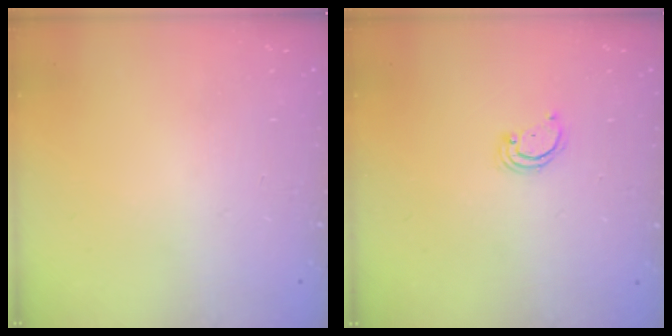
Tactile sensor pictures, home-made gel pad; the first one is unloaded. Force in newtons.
{"total": 1.7, "press": 1.7, "slide": 0.1}